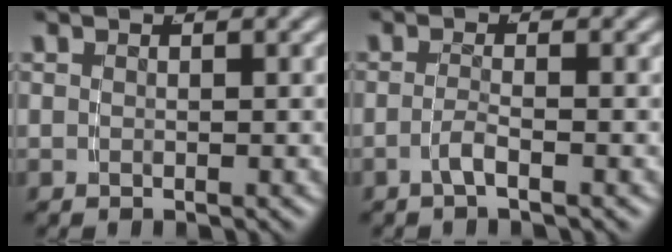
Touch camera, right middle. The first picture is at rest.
{"total": 1.7, "force": [-1.3, -0.4, 1.0], "torque": [-0.021, -0.003, -0.025]}